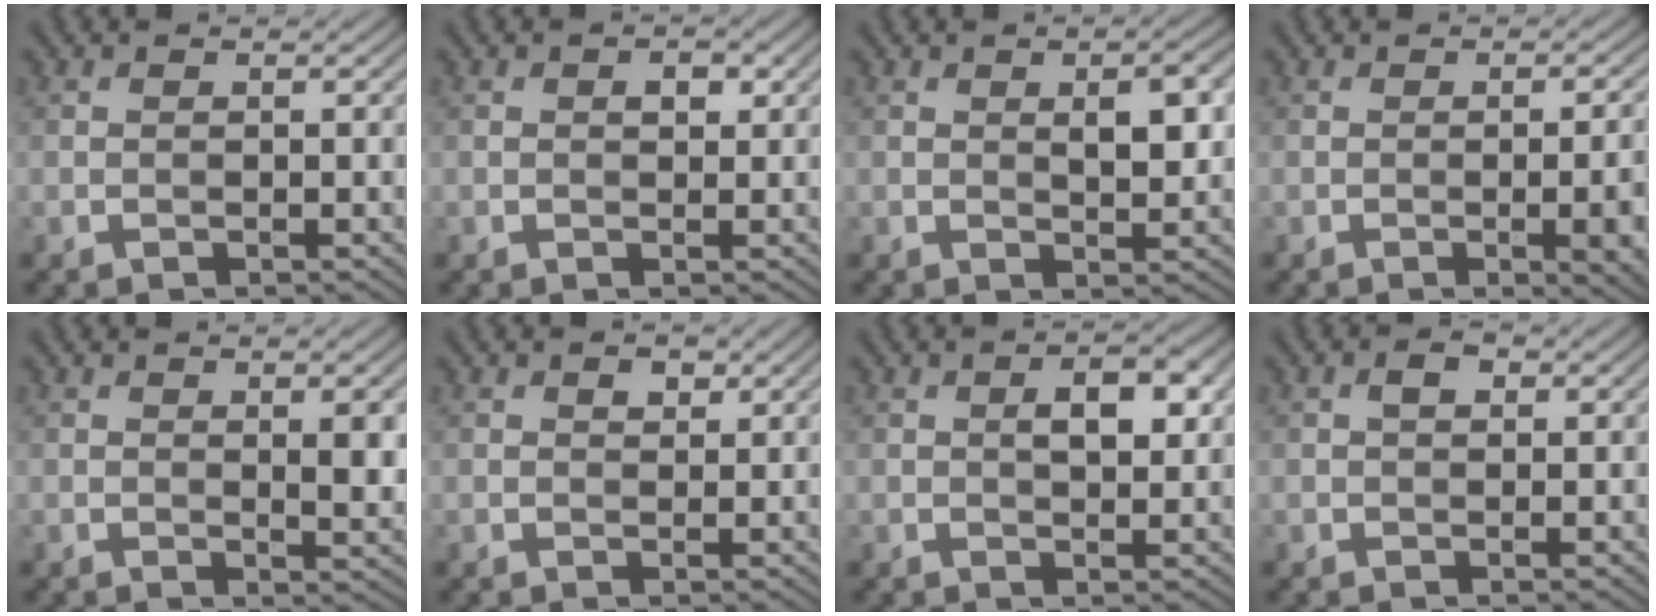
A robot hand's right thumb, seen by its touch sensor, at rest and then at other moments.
{"total": 1.5, "force": [0.4, 0.9, 1.1], "torque": [-0.013, -0.001, 0.005]}
{"total": 4.3, "force": [1.0, 1.8, 3.7], "torque": [-0.060, 0.001, 0.017]}
{"total": 6.5, "force": [-1.5, 1.8, 6.1], "torque": [-0.079, -0.005, -0.010]}
{"total": 3.6, "force": [0.6, 1.1, 3.4], "torque": [-0.056, -0.002, 0.015]}
{"total": 1.4, "force": [0.8, 0.9, 0.8], "torque": [-0.010, 0.000, 0.012]}
{"total": 4.0, "force": [0.9, 1.9, 3.4], "torque": [-0.055, 0.001, 0.013]}
{"total": 1.6, "force": [0.4, 1.0, 1.2], "torque": [-0.019, 0.003, 0.004]}